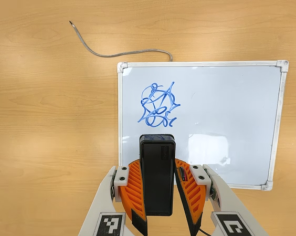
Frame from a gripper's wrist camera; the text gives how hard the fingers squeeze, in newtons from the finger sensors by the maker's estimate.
{"total": 7.4, "left": 6.4, "right": 8.5}